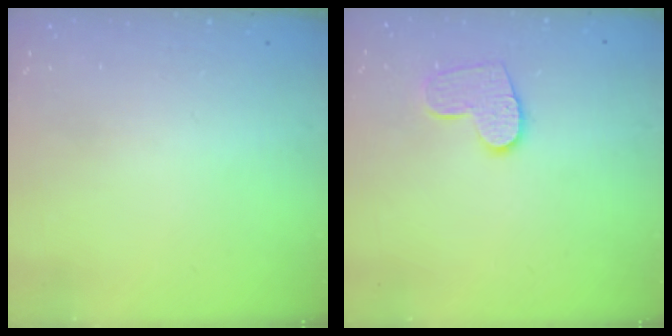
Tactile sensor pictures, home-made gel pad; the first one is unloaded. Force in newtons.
{"total": 9.9, "press": 9.9, "slide": 0.7}